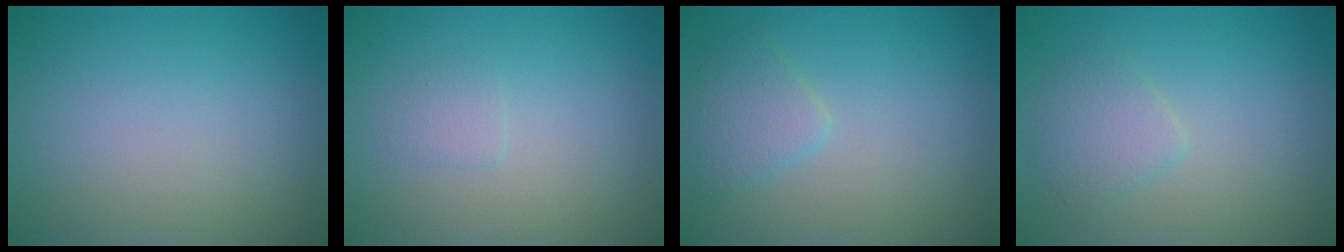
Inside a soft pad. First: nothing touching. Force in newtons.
{"total": 0.8, "press": 0.8, "slide": 0.0}
{"total": 2.2, "press": 2.2, "slide": 0.1}
{"total": 2.1, "press": 2.1, "slide": 0.1}